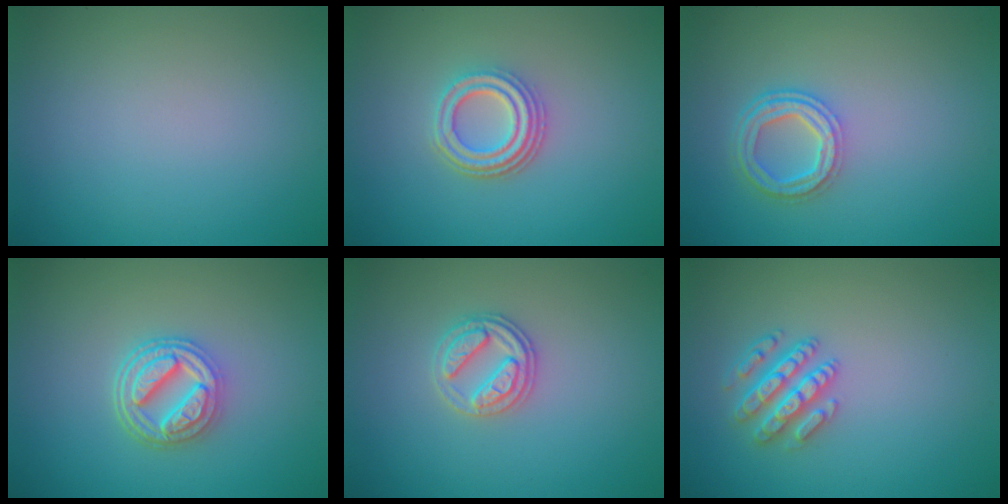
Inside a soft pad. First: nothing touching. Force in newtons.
{"total": 3.8, "press": 3.1, "slide": 2.2}
{"total": 3.8, "press": 2.9, "slide": 2.4}
{"total": 4.6, "press": 3.7, "slide": 2.7}
{"total": 2.7, "press": 2.6, "slide": 0.5}
{"total": 3.4, "press": 3.2, "slide": 1.2}